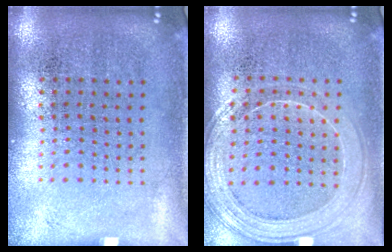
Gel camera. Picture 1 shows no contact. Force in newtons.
{"total": 1.5, "press": 1.5, "slide": 0.4}